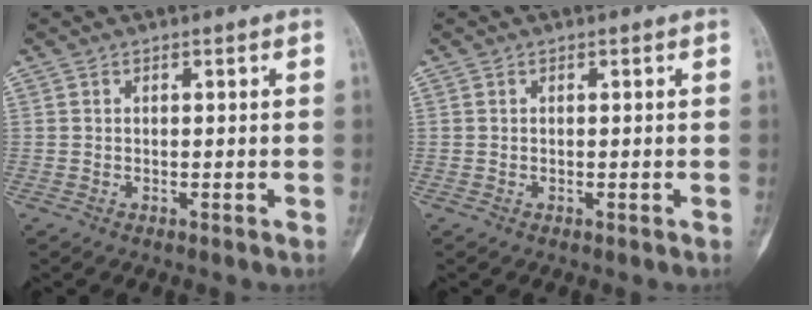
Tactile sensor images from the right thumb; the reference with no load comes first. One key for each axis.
{"total": 0.0}